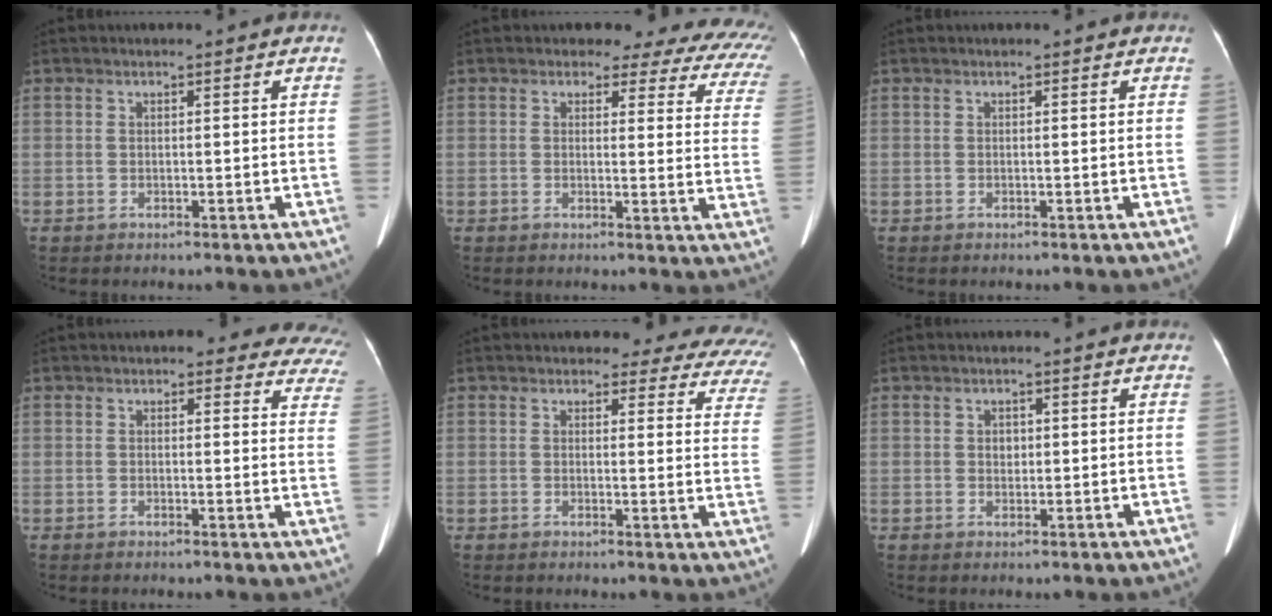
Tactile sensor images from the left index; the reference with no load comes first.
{"total": 14.3, "force": [11.5, 5.7, 6.4], "torque": [-0.048, -0.027, 0.092]}
{"total": 0.0}
{"total": 13.9, "force": [12.4, 4.9, 3.9], "torque": [0.007, -0.027, 0.096]}
{"total": 15.7, "force": [14.4, 5.1, 3.4], "torque": [0.002, -0.065, 0.117]}
{"total": 1.5, "force": [0.2, 1.2, 0.8], "torque": [-0.018, 0.005, 0.006]}